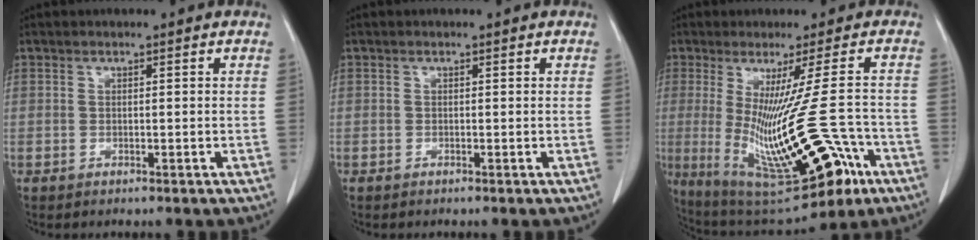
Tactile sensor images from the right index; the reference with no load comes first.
{"total": 0.0}
{"total": 20.1, "force": [-6.8, 3.2, 18.7], "torque": [-0.311, -0.043, -0.089]}